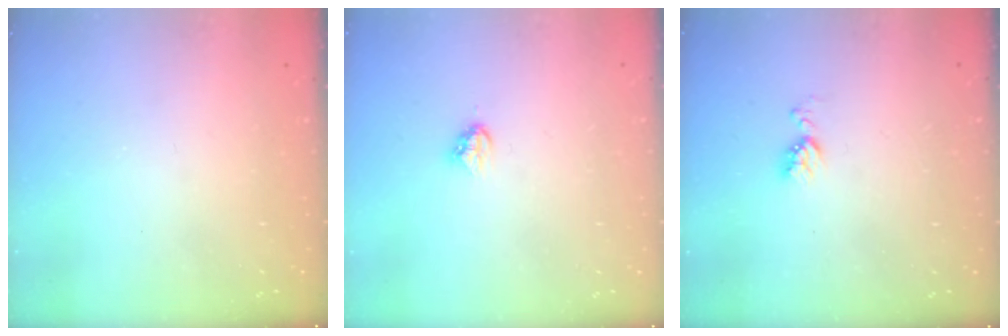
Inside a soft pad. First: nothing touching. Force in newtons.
{"total": 3.6, "press": 3.5, "slide": 0.6}
{"total": 4.9, "press": 4.8, "slide": 0.5}